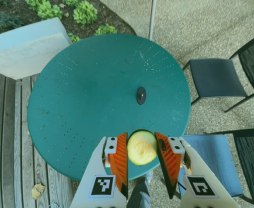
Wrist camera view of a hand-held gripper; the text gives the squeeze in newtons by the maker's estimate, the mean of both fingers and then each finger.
{"total": 13.2, "left": 13.9, "right": 12.6}